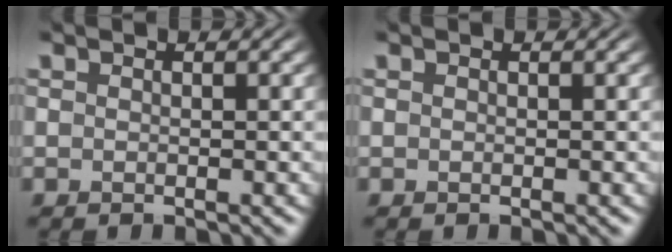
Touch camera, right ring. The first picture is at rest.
{"total": 0.0}